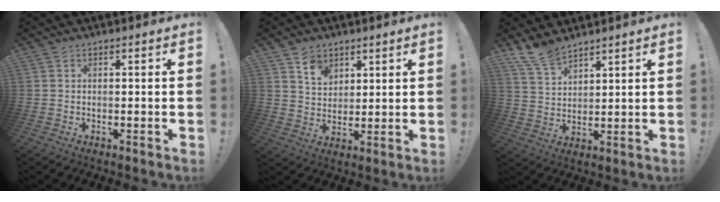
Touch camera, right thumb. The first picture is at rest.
{"total": 7.7, "force": [5.0, 5.3, 2.4], "torque": [-0.029, -0.034, 0.094]}
{"total": 8.3, "force": [7.2, 2.9, 2.8], "torque": [-0.056, -0.046, 0.139]}